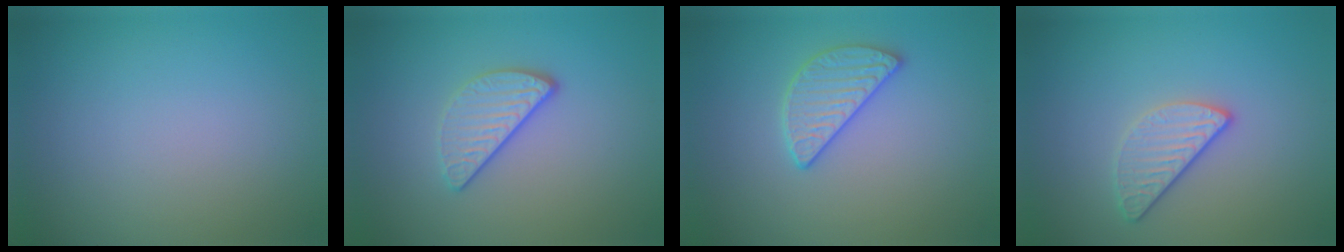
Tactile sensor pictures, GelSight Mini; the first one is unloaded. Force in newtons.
{"total": 3.2, "press": 2.6, "slide": 1.8}
{"total": 2.8, "press": 2.7, "slide": 0.7}
{"total": 2.5, "press": 2.3, "slide": 1.0}